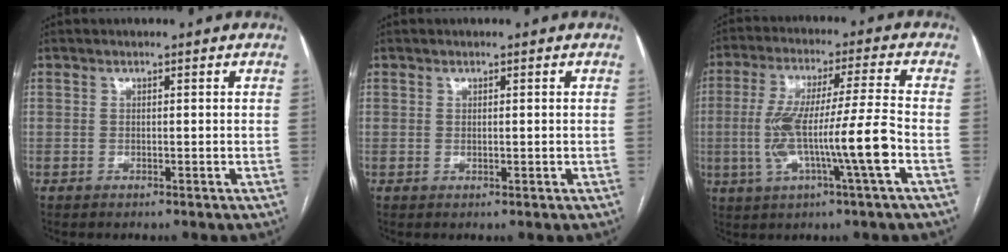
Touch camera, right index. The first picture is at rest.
{"total": 0.5, "force": [-0.1, 0.2, 0.5], "torque": [-0.009, -0.002, 0.000]}
{"total": 12.7, "force": [-3.1, -0.6, 12.3], "torque": [-0.239, 0.007, -0.057]}